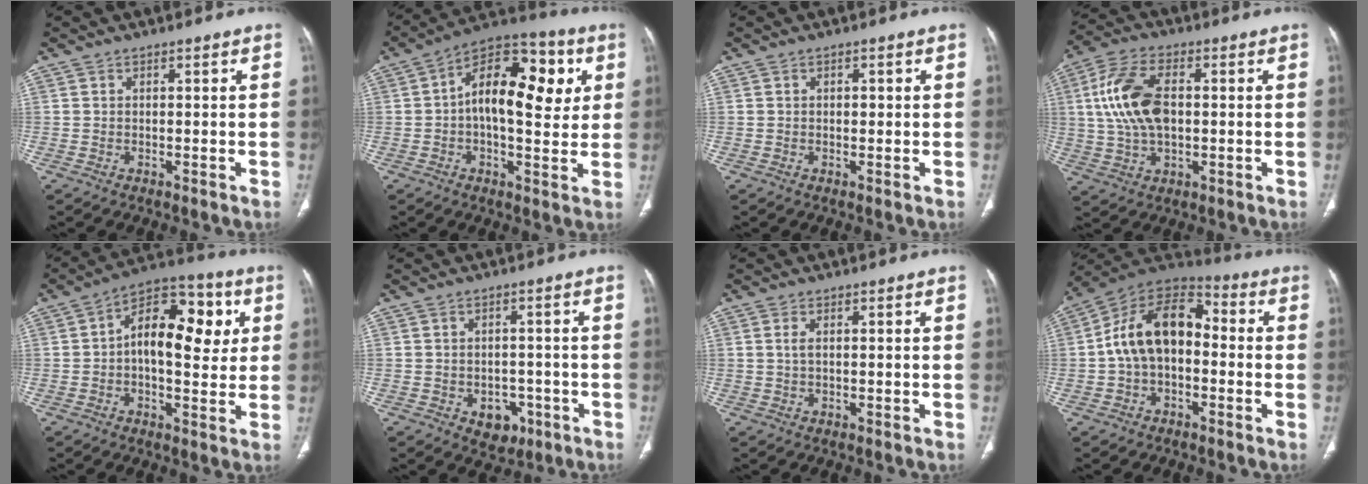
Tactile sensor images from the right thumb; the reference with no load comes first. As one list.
[{"total": 18.3, "force": [3.0, 9.7, 15.2], "torque": [-0.199, 0.023, 0.034]}, {"total": 1.0, "force": [0.1, 0.7, 0.8], "torque": [-0.010, 0.002, 0.002]}, {"total": 13.1, "force": [1.4, 7.4, 10.8], "torque": [-0.221, 0.013, 0.026]}, {"total": 16.1, "force": [2.4, 8.8, 13.2], "torque": [-0.164, 0.024, 0.028]}, {"total": 5.3, "force": [-2.2, 4.0, 2.6], "torque": [-0.009, 0.015, -0.019]}, {"total": 1.4, "force": [0.3, 0.6, 1.2], "torque": [-0.034, 0.006, 0.011]}, {"total": 15.1, "force": [-0.5, 9.6, 11.6], "torque": [-0.182, 0.048, -0.022]}]